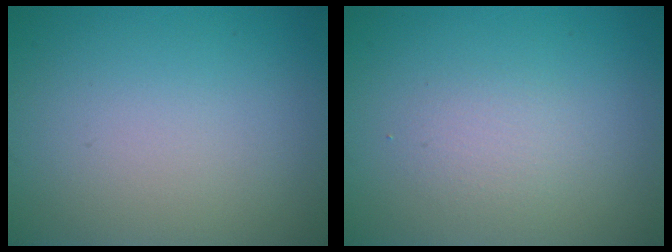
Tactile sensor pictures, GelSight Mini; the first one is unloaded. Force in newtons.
{"total": 1.4, "press": 1.4, "slide": 0.1}